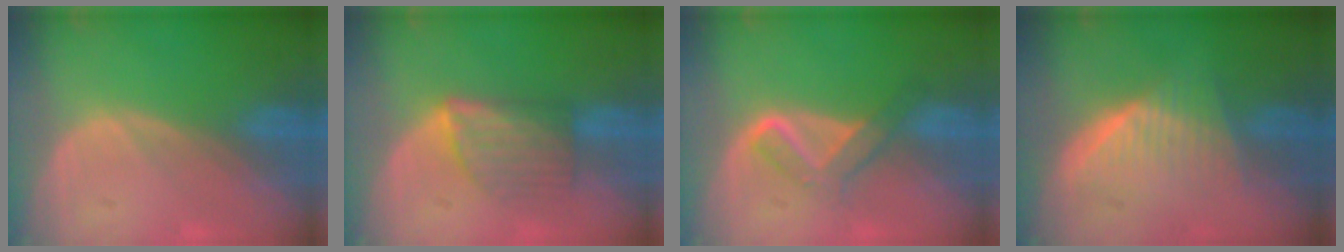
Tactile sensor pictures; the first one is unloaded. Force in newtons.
{"total": 5.9, "press": 5.7, "slide": 1.5}
{"total": 4.6, "press": 4.5, "slide": 0.6}
{"total": 5.9, "press": 5.9, "slide": 0.6}